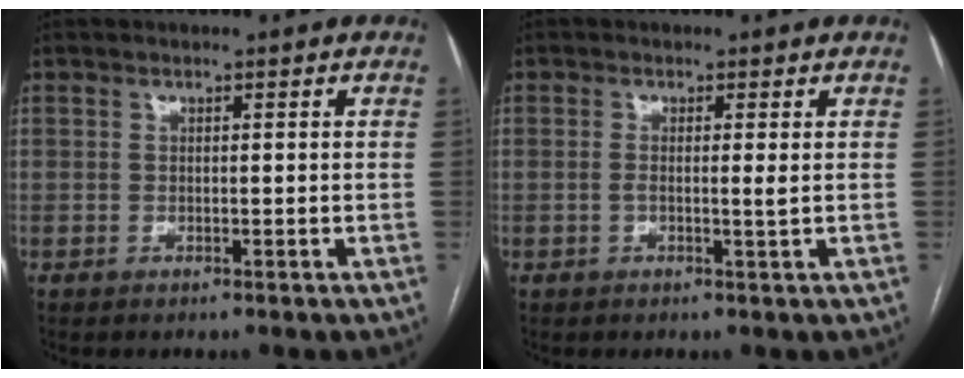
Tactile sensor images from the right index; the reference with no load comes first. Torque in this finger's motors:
{"motor_torque": [-0.23, 0.08, 0.04, 0.00]}